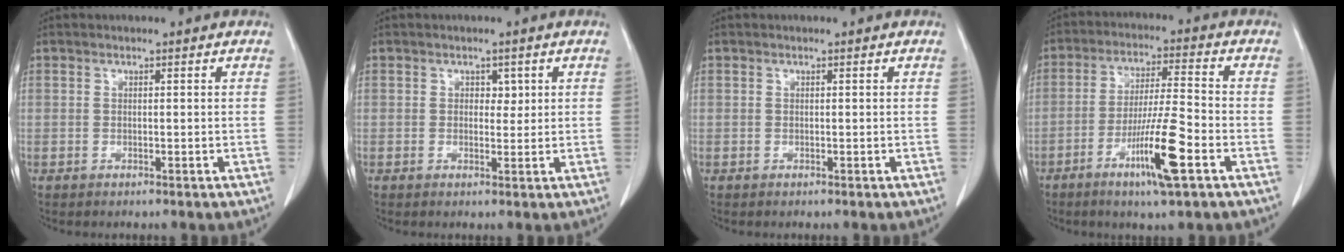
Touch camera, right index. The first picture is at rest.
{"total": 2.0, "force": [0.7, 1.3, 1.2], "torque": [-0.012, -0.001, 0.009]}
{"total": 0.0}
{"total": 10.9, "force": [-4.8, 0.1, 9.7], "torque": [-0.175, -0.015, -0.087]}